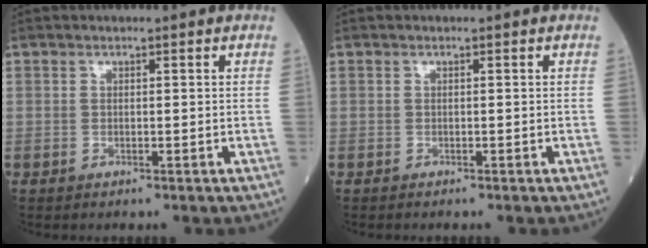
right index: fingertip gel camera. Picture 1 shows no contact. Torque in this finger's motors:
{"motor_torque": [0.02, -0.05, 0.06, 0.02]}